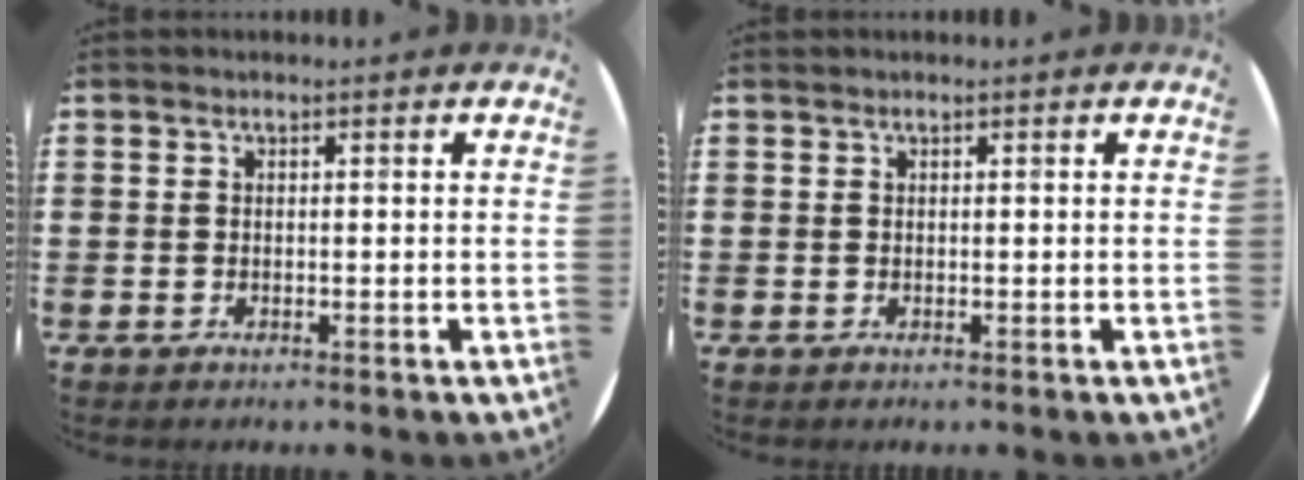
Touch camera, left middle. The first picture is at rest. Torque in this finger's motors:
{"motor_torque": [0.14, -0.07, -0.02, -0.01]}